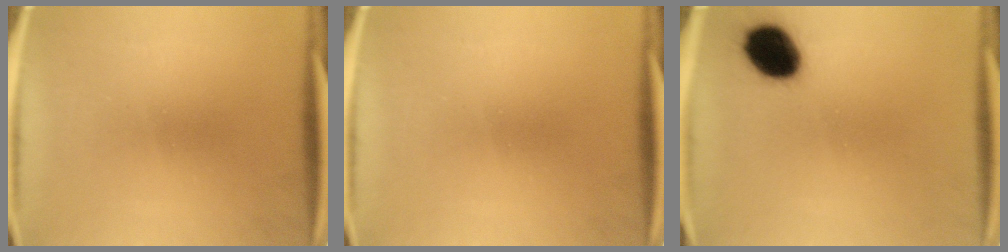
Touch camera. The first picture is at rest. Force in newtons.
{"total": 0.0}
{"total": 11.0}